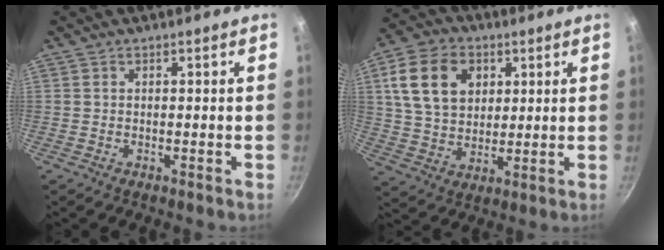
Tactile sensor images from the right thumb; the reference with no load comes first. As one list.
[{"total": 14.3, "force": [4.4, 10.4, 8.7], "torque": [-0.139, -0.003, 0.078]}]